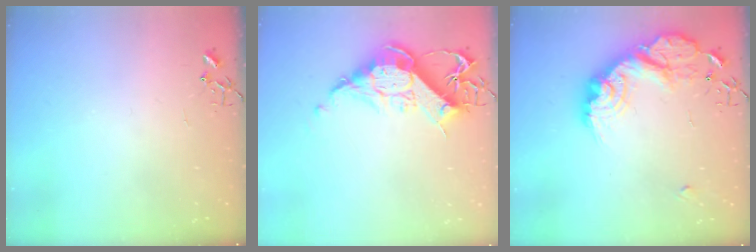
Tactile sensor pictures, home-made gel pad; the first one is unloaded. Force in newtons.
{"total": 13.7, "press": 13.6, "slide": 1.3}
{"total": 20.7, "press": 20.6, "slide": 1.1}